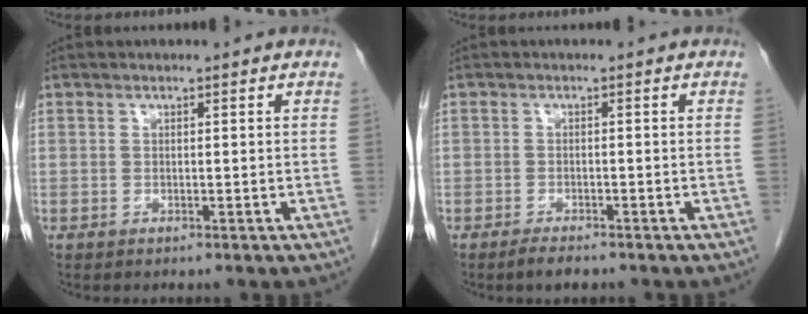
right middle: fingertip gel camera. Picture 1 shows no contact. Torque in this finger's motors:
{"motor_torque": [0.35, -0.19, -0.01, 0.01]}